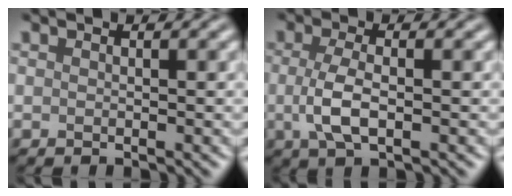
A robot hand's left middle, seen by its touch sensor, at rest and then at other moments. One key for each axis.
{"total": 3.5, "fx": -0.3, "fy": 1.4, "fz": 3.2, "tx": -0.074, "ty": -0.003, "tz": -0.008}